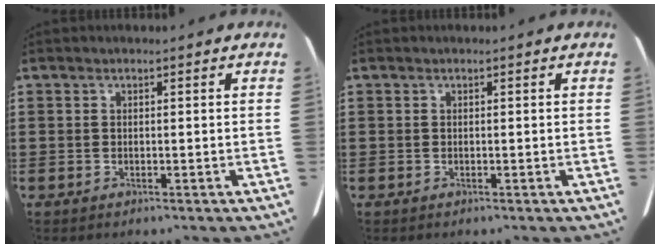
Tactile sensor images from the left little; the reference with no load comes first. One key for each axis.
{"total": 0.0}